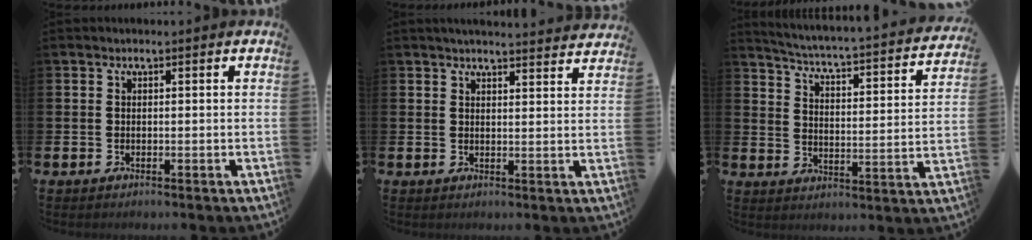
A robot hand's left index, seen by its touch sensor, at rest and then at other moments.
{"total": 3.5, "force": [3.5, -0.2, 0.3], "torque": [-0.010, -0.020, 0.062]}
{"total": 3.6, "force": [3.4, 0.0, 1.3], "torque": [-0.048, -0.039, 0.047]}